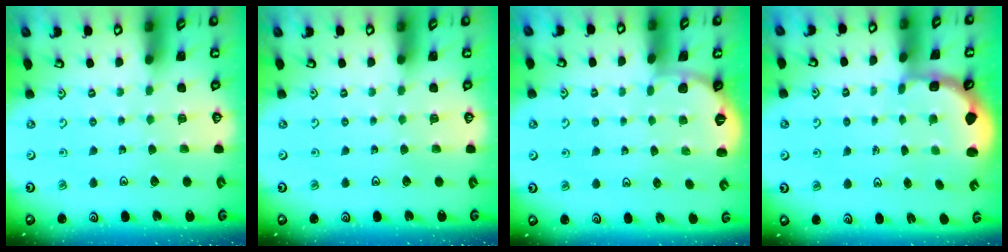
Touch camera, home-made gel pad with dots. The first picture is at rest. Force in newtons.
{"total": 0.0}
{"total": 0.0}
{"total": 2.6, "press": 1.8, "slide": 1.9}